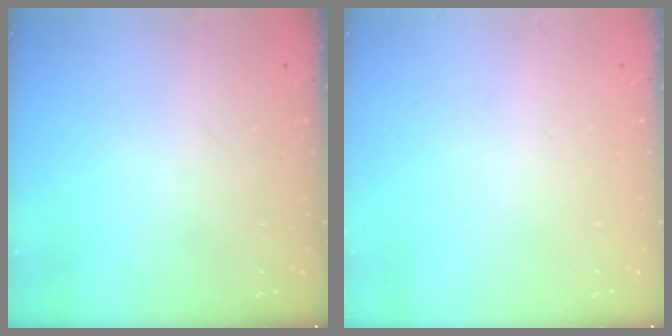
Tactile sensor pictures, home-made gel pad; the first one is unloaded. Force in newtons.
{"total": 0.0}